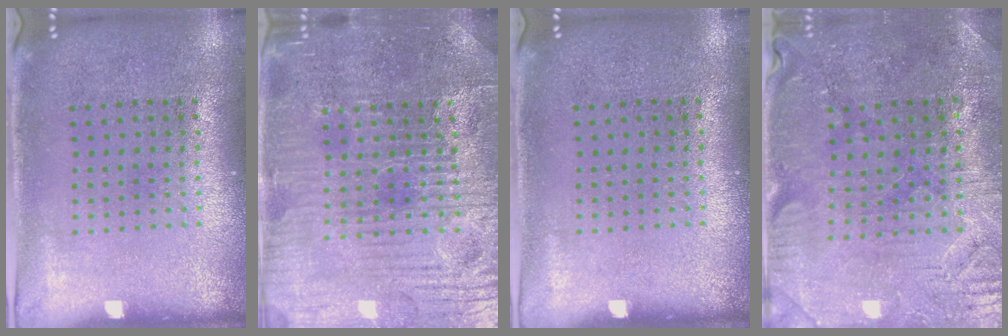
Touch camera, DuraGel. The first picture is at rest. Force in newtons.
{"total": 4.8, "press": 4.7, "slide": 1.1}
{"total": 0.0}
{"total": 0.9, "press": 0.8, "slide": 0.4}